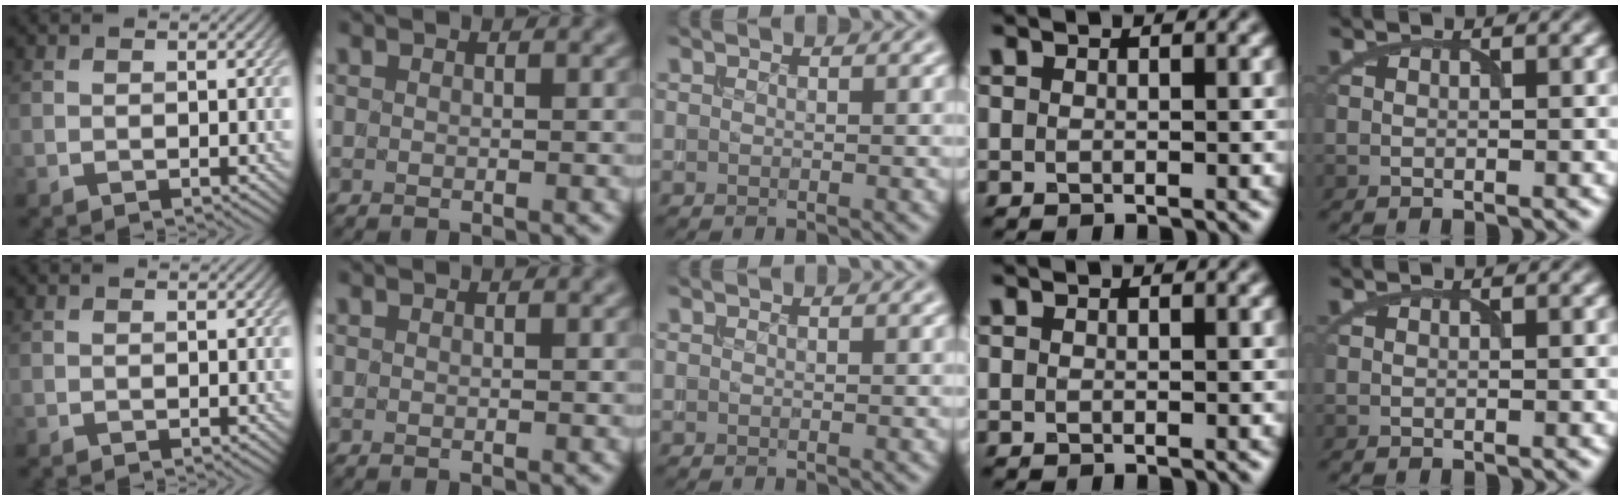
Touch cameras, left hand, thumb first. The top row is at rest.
{}